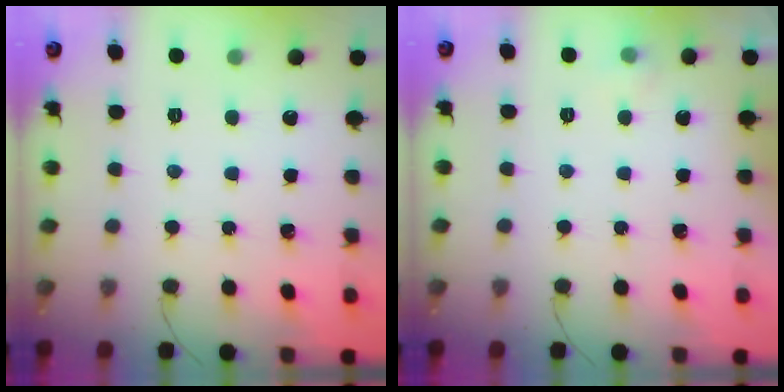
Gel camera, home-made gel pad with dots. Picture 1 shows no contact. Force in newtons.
{"total": 3.7, "press": 3.5, "slide": 1.4}